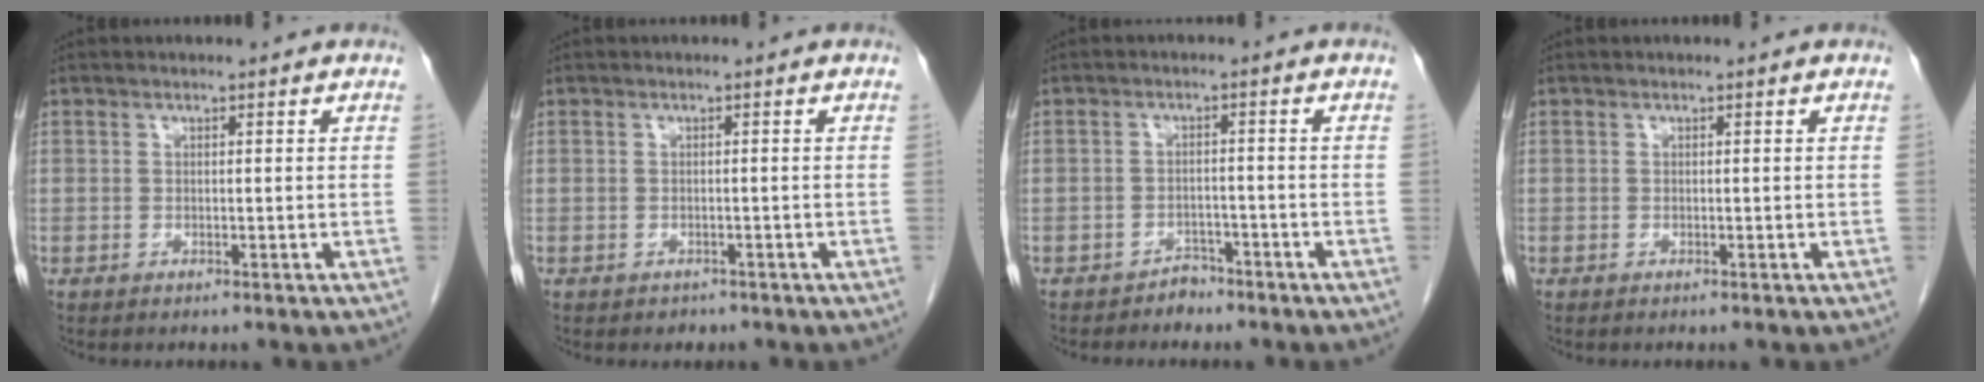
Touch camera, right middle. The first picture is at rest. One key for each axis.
{"total": 1.3, "fx": -1.0, "fy": 0.8, "fz": 0.1, "tx": -0.008, "ty": 0.000, "tz": -0.012}
{"total": 2.3, "fx": -2.0, "fy": 1.2, "fz": 0.1, "tx": -0.005, "ty": 0.005, "tz": -0.031}
{"total": 0.0}